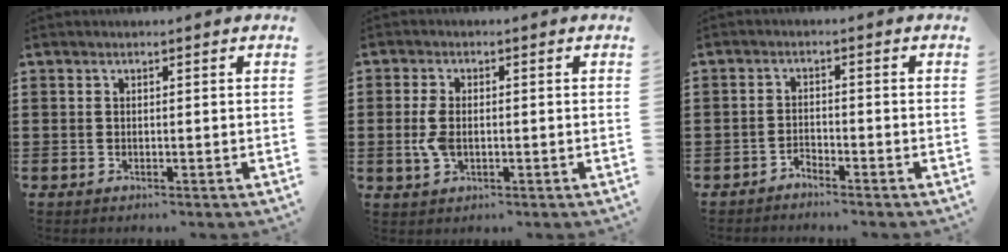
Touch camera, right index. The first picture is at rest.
{"total": 4.3, "force": [-0.3, 2.4, 3.5], "torque": [-0.098, -0.005, -0.013]}
{"total": 2.0, "force": [-2.0, 0.0, 0.0], "torque": [-0.008, 0.003, -0.042]}